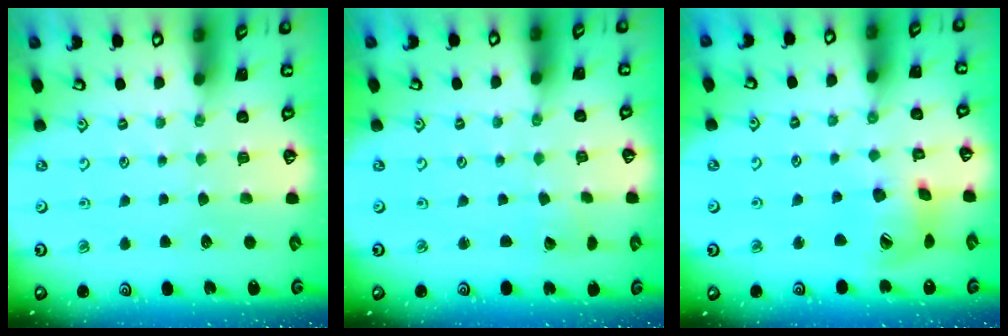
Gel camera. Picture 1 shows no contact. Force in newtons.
{"total": 1.7, "press": 1.7, "slide": 0.1}
{"total": 13.9, "press": 13.8, "slide": 1.9}